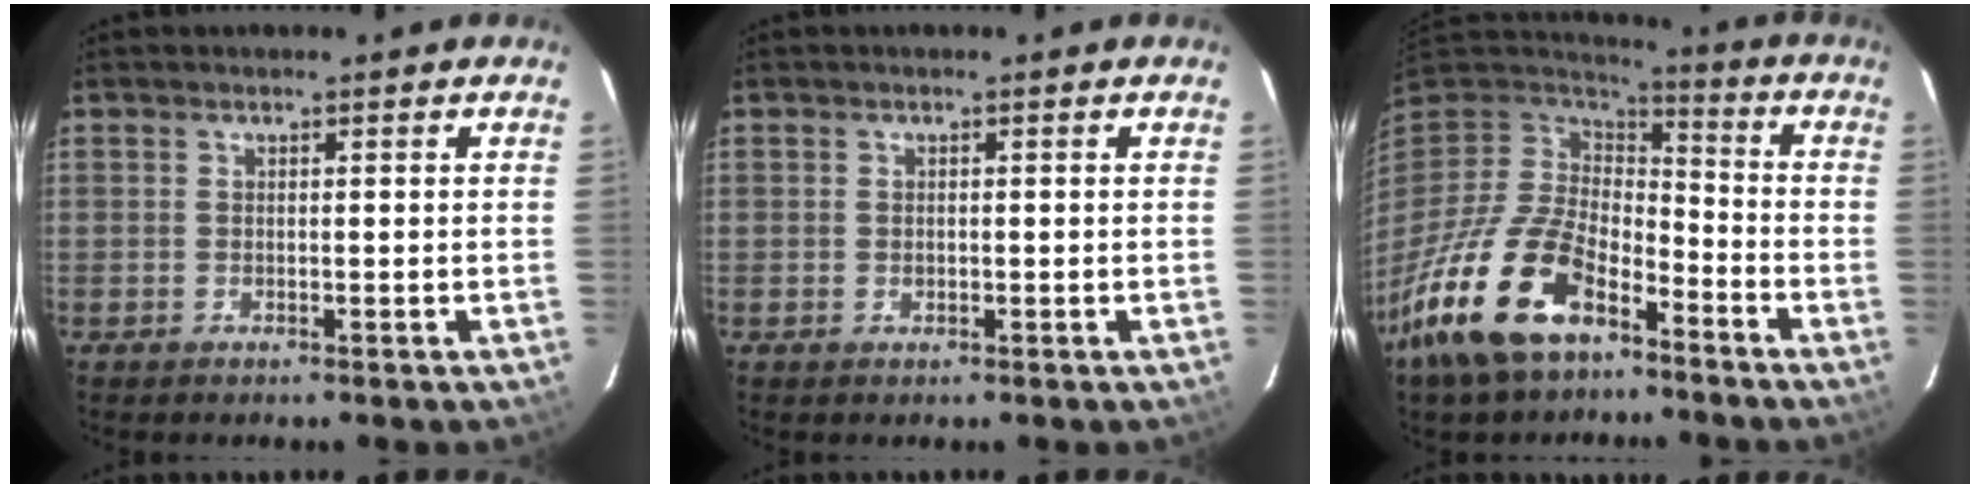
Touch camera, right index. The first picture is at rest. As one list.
[{"total": 0.9, "force": [-0.1, 0.7, 0.5], "torque": [-0.008, 0.002, 0.000]}, {"total": 20.9, "force": [-12.9, 10.1, 13.0], "torque": [-0.283, -0.027, -0.237]}]